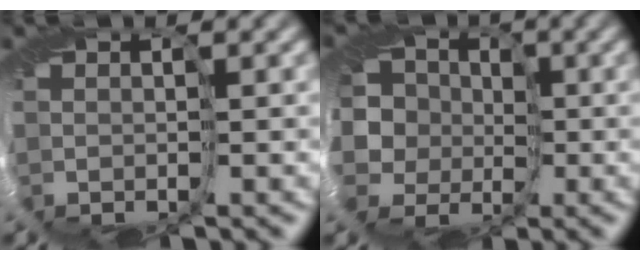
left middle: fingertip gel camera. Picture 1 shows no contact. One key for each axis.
{"total": 6.8, "fx": -1.6, "fy": 6.1, "fz": 2.5, "tx": -0.053, "ty": 0.013, "tz": -0.077}